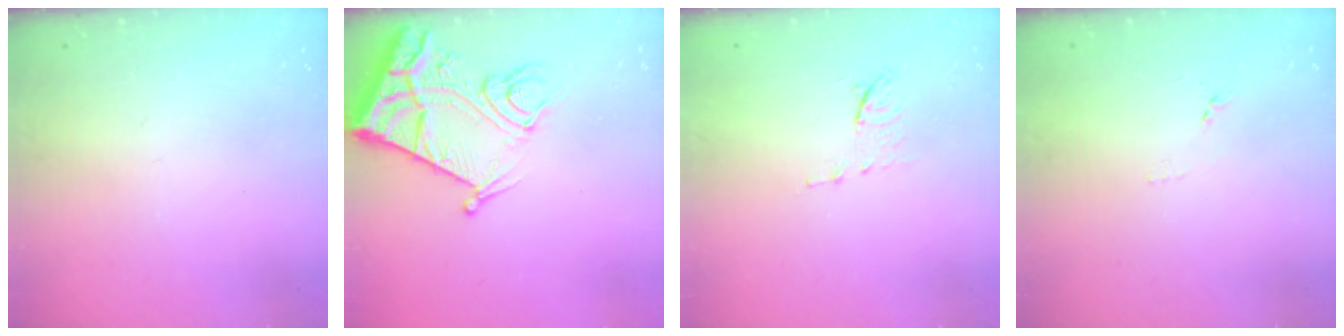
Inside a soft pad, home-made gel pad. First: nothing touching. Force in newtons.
{"total": 13.7, "press": 13.7, "slide": 1.4}
{"total": 6.2, "press": 6.1, "slide": 1.0}
{"total": 7.6, "press": 7.6, "slide": 0.7}